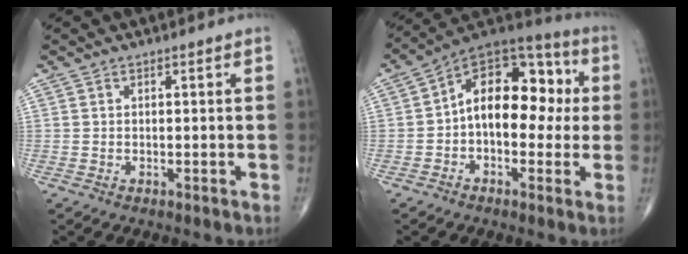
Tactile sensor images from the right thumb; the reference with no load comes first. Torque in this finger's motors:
{"motor_torque": [-0.12, 0.63, 1.00, -0.43, 0.08]}